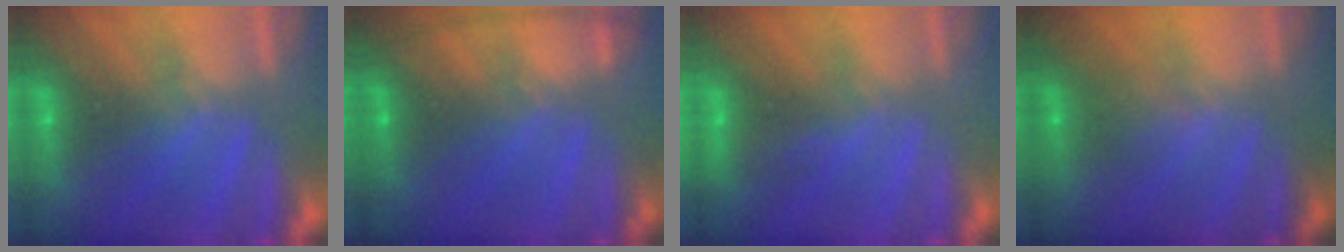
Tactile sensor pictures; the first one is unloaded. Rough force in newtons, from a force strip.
{"total": 7.6}
{"total": 2.9}
{"total": 1.0}